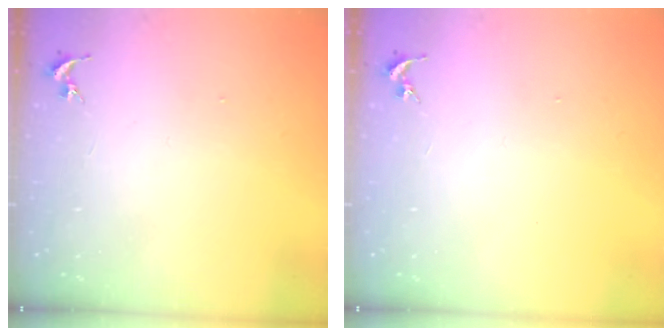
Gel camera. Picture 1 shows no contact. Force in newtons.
{"total": 0.0}